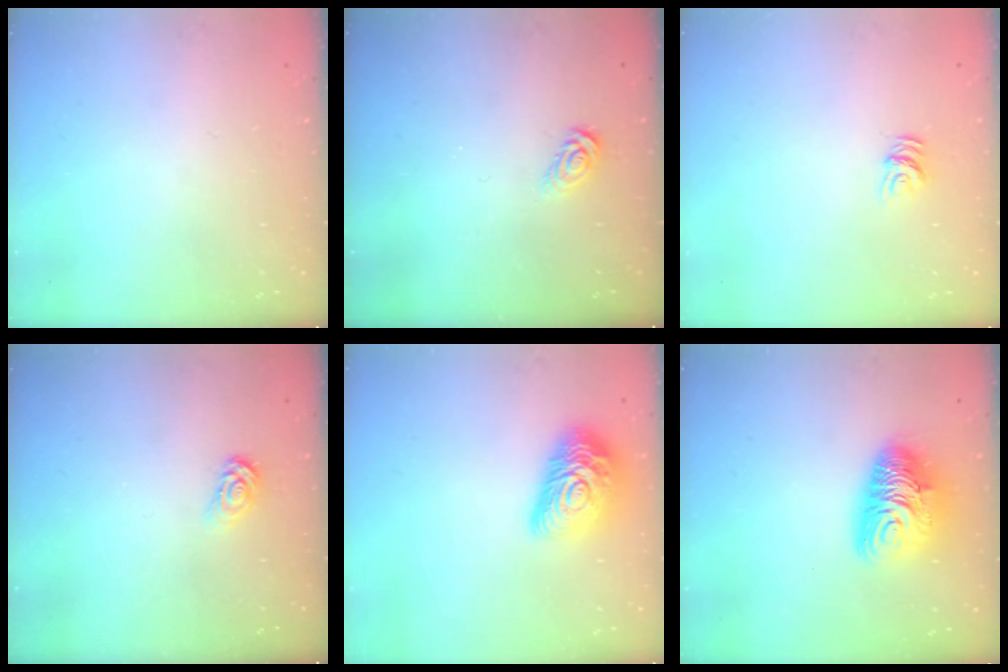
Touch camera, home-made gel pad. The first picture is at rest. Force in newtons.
{"total": 3.5, "press": 3.5, "slide": 0.1}
{"total": 6.1, "press": 6.1, "slide": 0.3}
{"total": 3.2, "press": 3.1, "slide": 0.4}
{"total": 15.6, "press": 15.6, "slide": 0.7}
{"total": 13.0, "press": 12.9, "slide": 1.6}